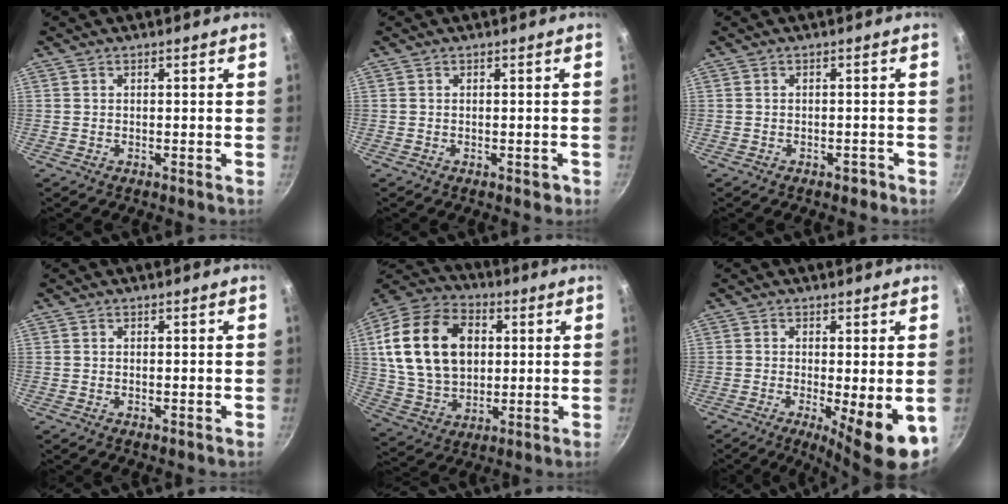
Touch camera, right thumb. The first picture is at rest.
{"total": 1.3, "force": [-0.6, 0.6, 0.9], "torque": [-0.010, 0.004, -0.005]}
{"total": 0.9, "force": [-0.6, 0.5, 0.4], "torque": [0.000, 0.011, -0.002]}
{"total": 0.6, "force": [0.0, 0.3, 0.5], "torque": [-0.007, -0.001, -0.002]}
{"total": 21.8, "force": [4.1, 15.4, 15.0], "torque": [-0.254, 0.005, 0.076]}
{"total": 9.9, "force": [-2.6, 2.2, 9.3], "torque": [-0.123, -0.012, -0.029]}